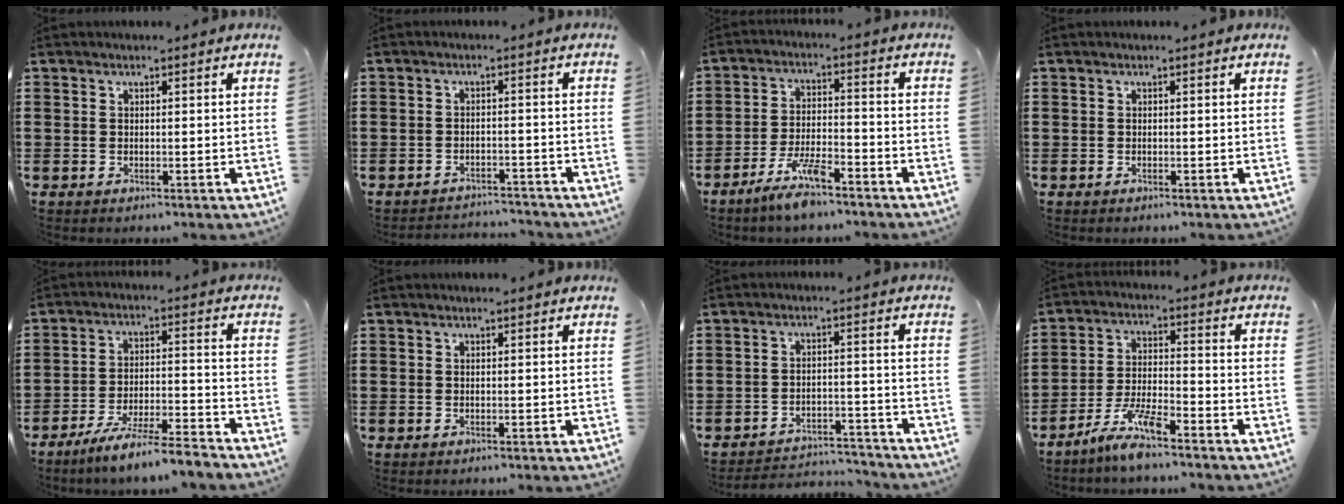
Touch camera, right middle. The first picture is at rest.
{"total": 2.7, "force": [-2.6, 0.3, -0.2], "torque": [-0.004, 0.002, -0.058]}
{"total": 6.9, "force": [-5.3, 1.1, 4.2], "torque": [-0.094, -0.008, -0.100]}
{"total": 0.0}
{"total": 7.2, "force": [-6.6, -0.3, 2.9], "torque": [-0.052, -0.004, -0.124]}
{"total": 0.0}
{"total": 4.0, "force": [-3.9, 0.6, 0.3], "torque": [-0.008, 0.007, -0.084]}
{"total": 7.2, "force": [-5.8, 0.9, 4.3], "torque": [-0.096, -0.007, -0.111]}